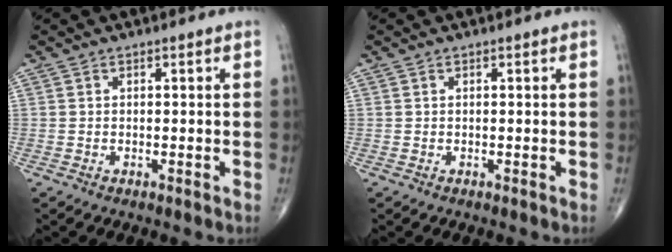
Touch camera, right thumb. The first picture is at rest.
{"total": 0.0}